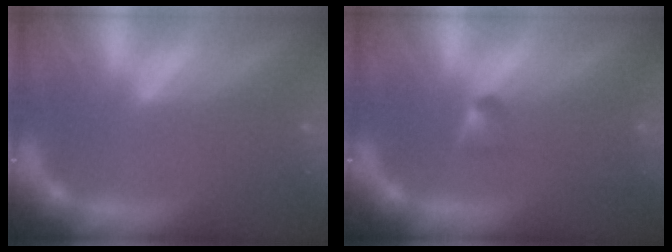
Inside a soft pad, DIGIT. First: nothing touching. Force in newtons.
{"total": 1.4}